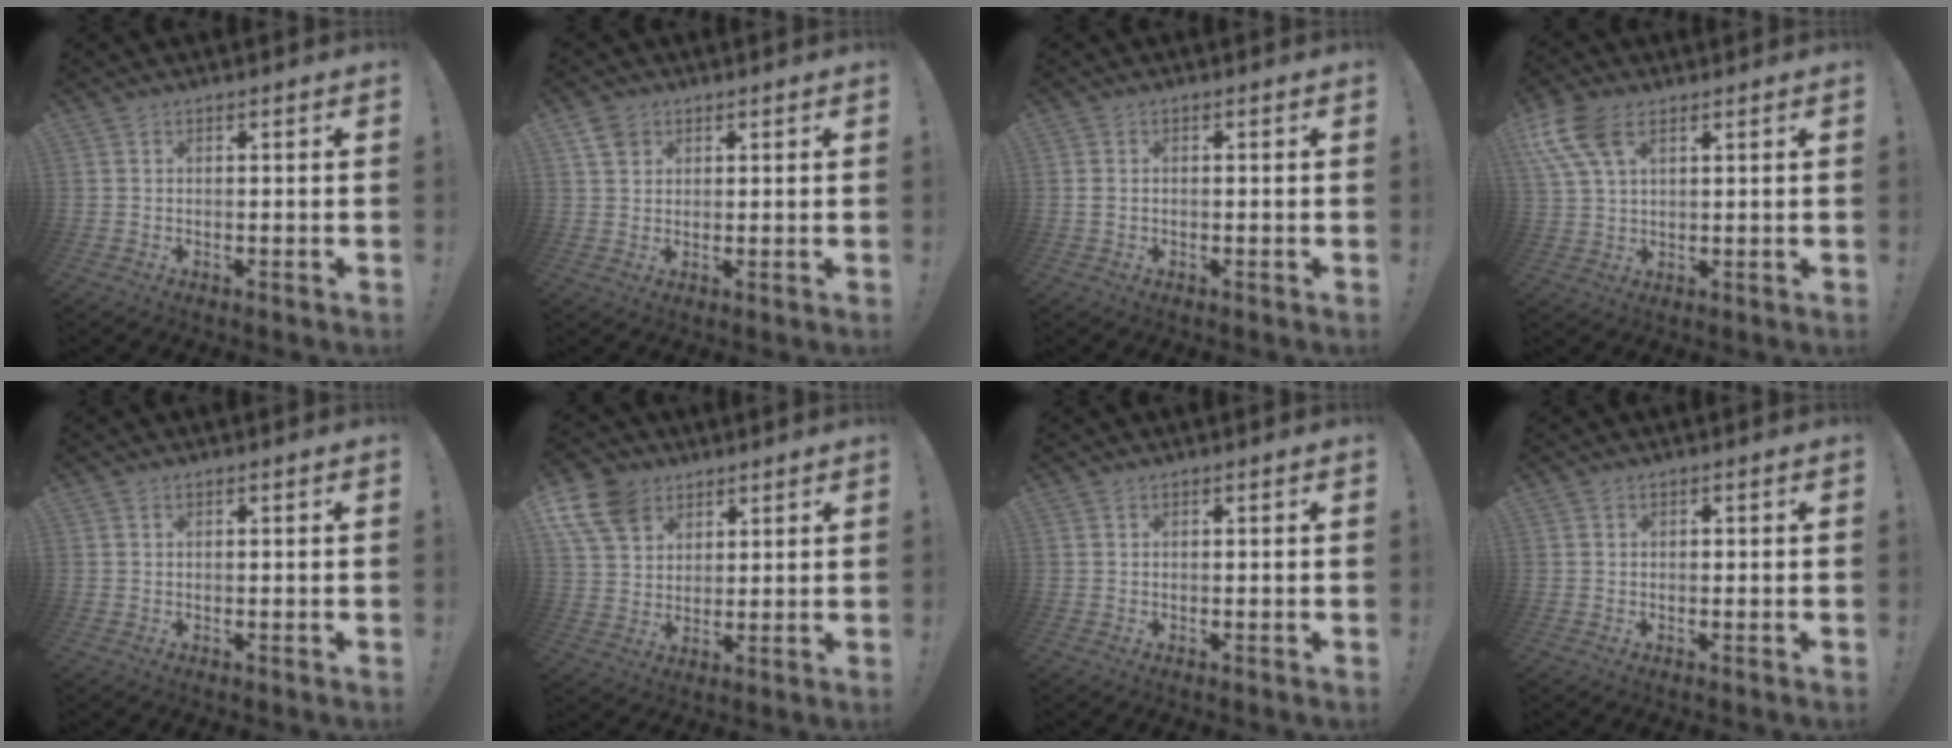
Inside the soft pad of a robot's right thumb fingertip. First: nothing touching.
{"total": 3.7, "force": [2.1, 2.8, 1.1], "torque": [-0.013, -0.007, 0.039]}
{"total": 1.1, "force": [0.3, 0.7, 0.8], "torque": [-0.018, 0.003, 0.005]}
{"total": 11.1, "force": [5.2, 6.1, 7.7], "torque": [-0.166, -0.010, 0.101]}
{"total": 0.0}
{"total": 12.2, "force": [6.6, 8.9, 5.1], "torque": [-0.104, -0.030, 0.134]}
{"total": 0.0}
{"total": 0.0}